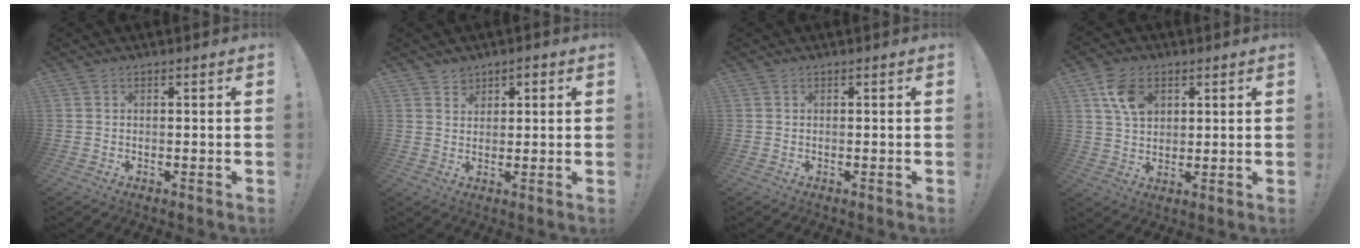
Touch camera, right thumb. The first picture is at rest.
{"total": 3.2, "force": [2.0, 2.5, 0.3], "torque": [0.005, -0.011, 0.033]}
{"total": 0.0}
{"total": 9.4, "force": [4.3, 6.4, 5.3], "torque": [-0.074, -0.011, 0.082]}